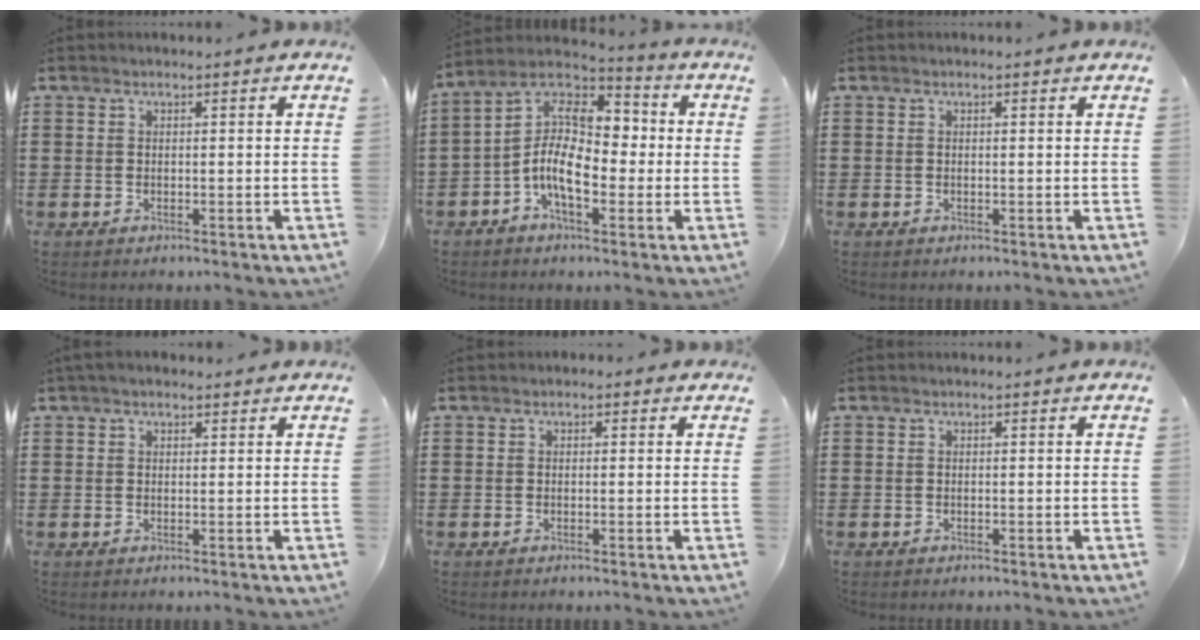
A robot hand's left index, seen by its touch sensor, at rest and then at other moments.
{"total": 11.4, "force": [-1.1, 6.2, 9.5], "torque": [-0.216, -0.010, -0.032]}
{"total": 0.0}
{"total": 1.6, "force": [1.1, 0.8, 0.8], "torque": [-0.018, 0.007, 0.021]}
{"total": 0.7, "force": [-0.2, 0.6, 0.3], "torque": [-0.008, 0.003, -0.006]}
{"total": 0.0}